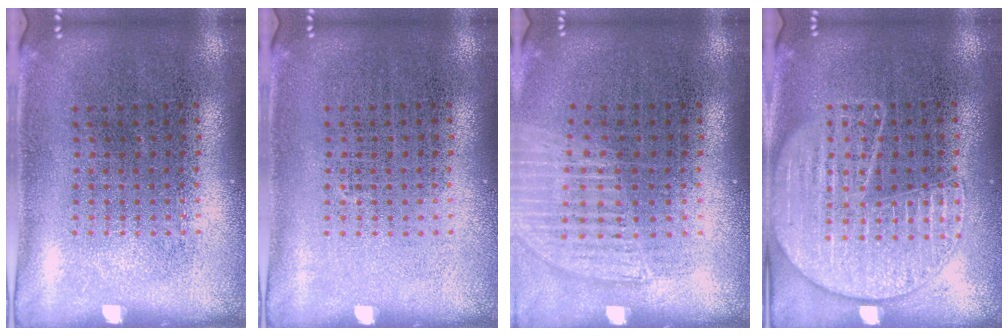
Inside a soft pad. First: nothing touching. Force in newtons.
{"total": 0.0}
{"total": 1.1, "press": 1.0, "slide": 0.3}
{"total": 1.6, "press": 1.6, "slide": 0.1}